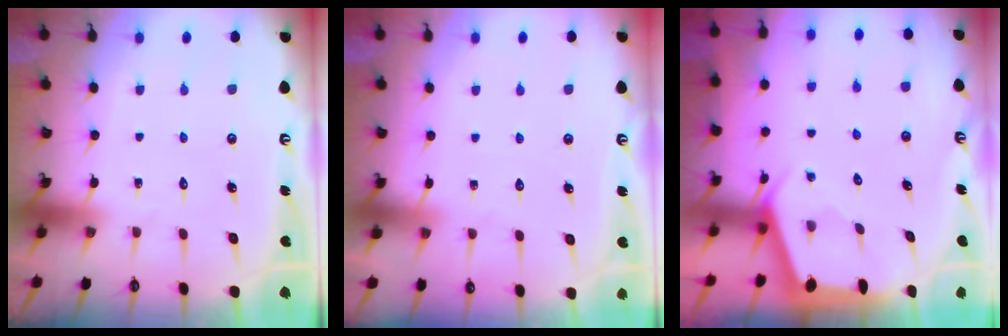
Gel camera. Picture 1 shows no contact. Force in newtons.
{"total": 1.6, "press": 1.6, "slide": 0.3}
{"total": 2.3, "press": 2.3, "slide": 0.3}